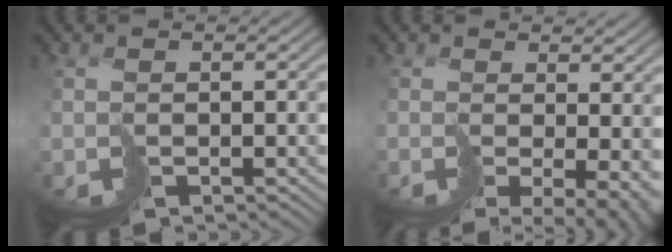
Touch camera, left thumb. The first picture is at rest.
{"total": 7.8, "force": [-1.5, 3.1, 7.0], "torque": [-0.123, -0.035, 0.005]}